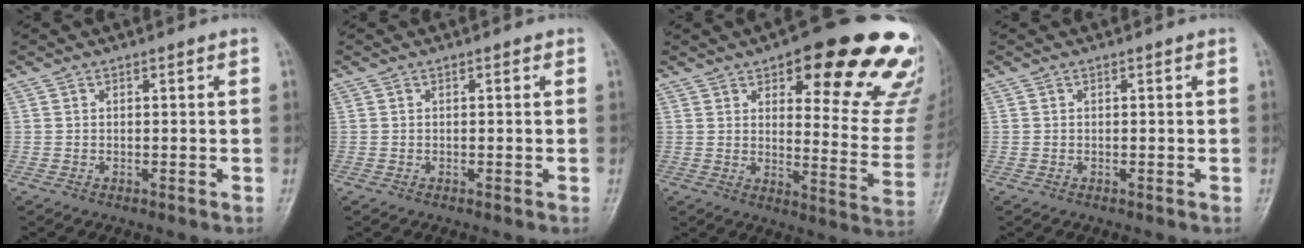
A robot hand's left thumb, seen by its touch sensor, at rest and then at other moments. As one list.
[{"total": 0.0}, {"total": 23.9, "force": [14.6, 7.7, 17.4], "torque": [-0.165, -0.072, 0.182]}, {"total": 0.0}]